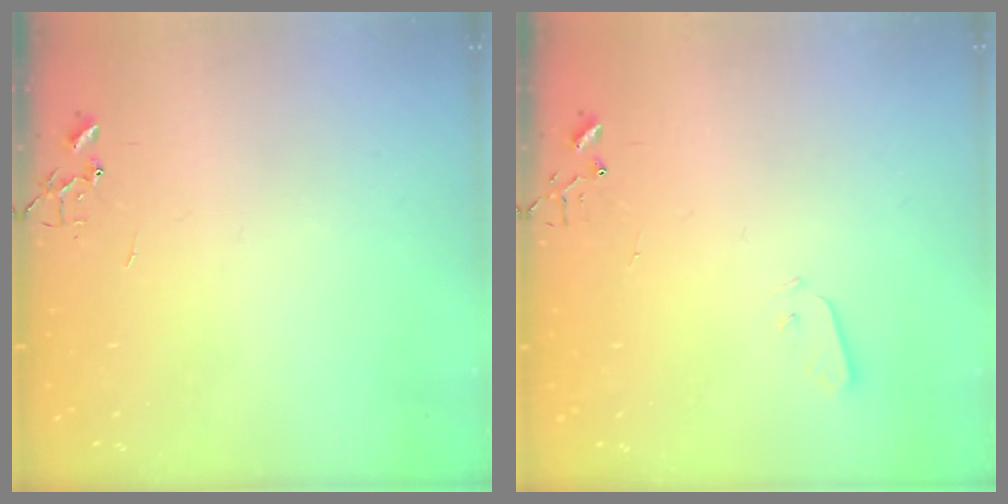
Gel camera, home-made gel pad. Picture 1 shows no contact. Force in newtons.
{"total": 2.5, "press": 2.5, "slide": 0.4}